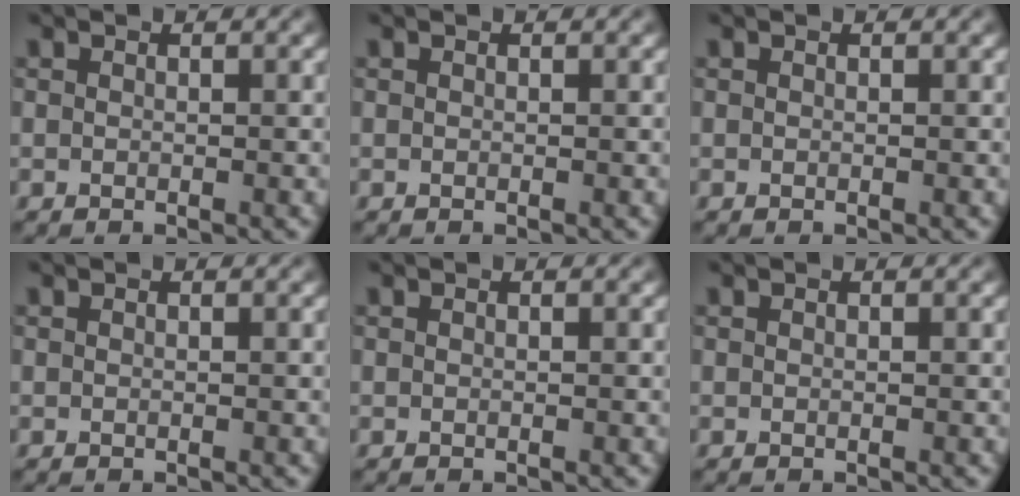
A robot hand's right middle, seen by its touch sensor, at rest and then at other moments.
{"total": 0.0}
{"total": 0.0}
{"total": 0.0}
{"total": 0.0}
{"total": 0.0}